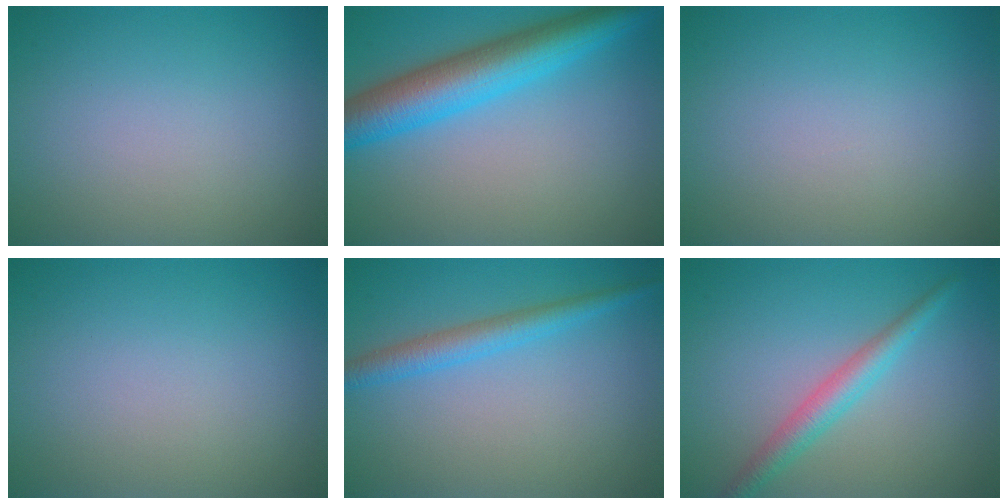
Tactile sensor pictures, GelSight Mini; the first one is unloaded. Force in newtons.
{"total": 7.5, "press": 7.5, "slide": 0.2}
{"total": 0.0}
{"total": 0.0}
{"total": 2.8, "press": 2.8, "slide": 0.2}
{"total": 2.9, "press": 2.9, "slide": 0.0}